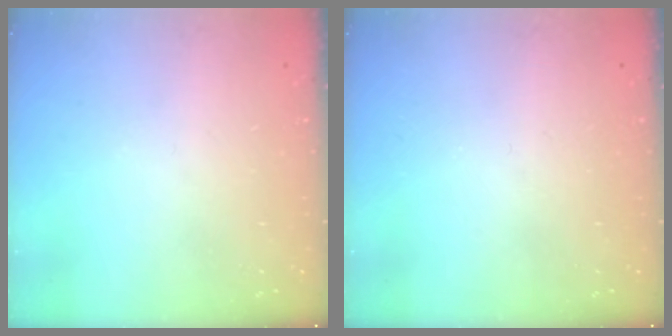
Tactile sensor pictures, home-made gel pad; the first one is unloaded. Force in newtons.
{"total": 0.0}